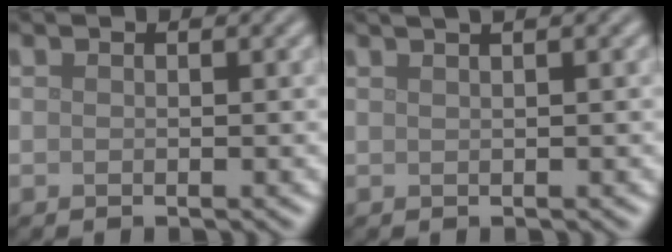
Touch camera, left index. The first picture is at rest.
{"total": 3.8, "force": [2.2, 1.7, 2.5], "torque": [-0.010, 0.026, 0.002]}